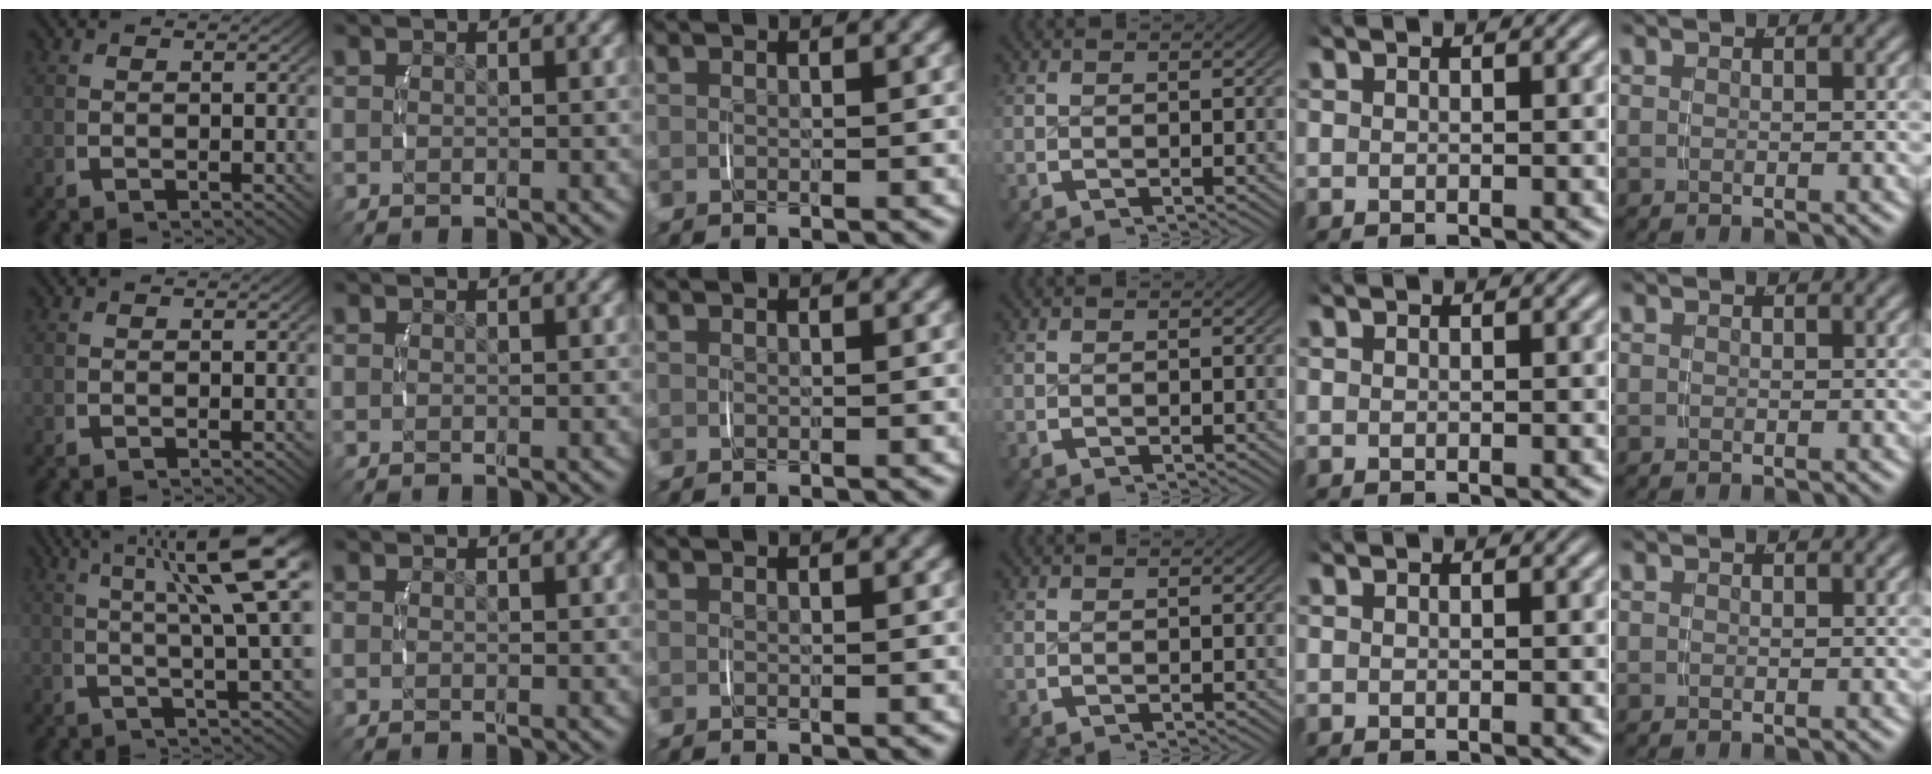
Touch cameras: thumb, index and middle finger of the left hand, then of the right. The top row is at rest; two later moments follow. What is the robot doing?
{"motion": "lift_and_place", "object": "phone"}